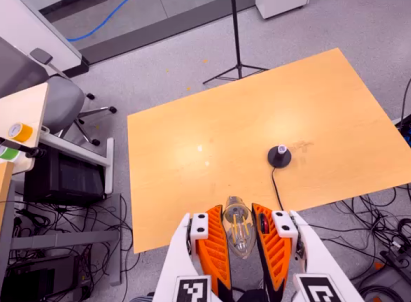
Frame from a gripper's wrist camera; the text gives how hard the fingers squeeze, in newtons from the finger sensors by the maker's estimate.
{"total": 20.7, "left": 23.1, "right": 18.3}